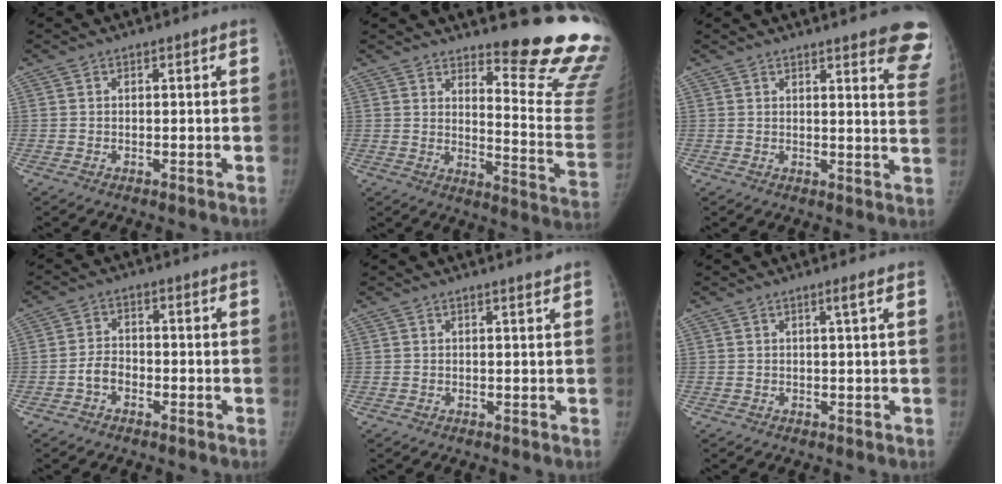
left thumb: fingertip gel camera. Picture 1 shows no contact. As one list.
[{"total": 18.6, "force": [15.9, 2.6, 9.4], "torque": [-0.092, -0.187, 0.197]}, {"total": 12.4, "force": [9.2, 2.8, 7.8], "torque": [-0.059, -0.044, 0.087]}, {"total": 3.7, "force": [-1.8, 2.6, 1.9], "torque": [-0.023, 0.018, -0.037]}, {"total": 1.1, "force": [1.0, -0.2, 0.4], "torque": [-0.002, -0.007, 0.015]}, {"total": 1.4, "force": [0.7, -0.3, 1.2], "torque": [-0.024, -0.005, 0.013]}]